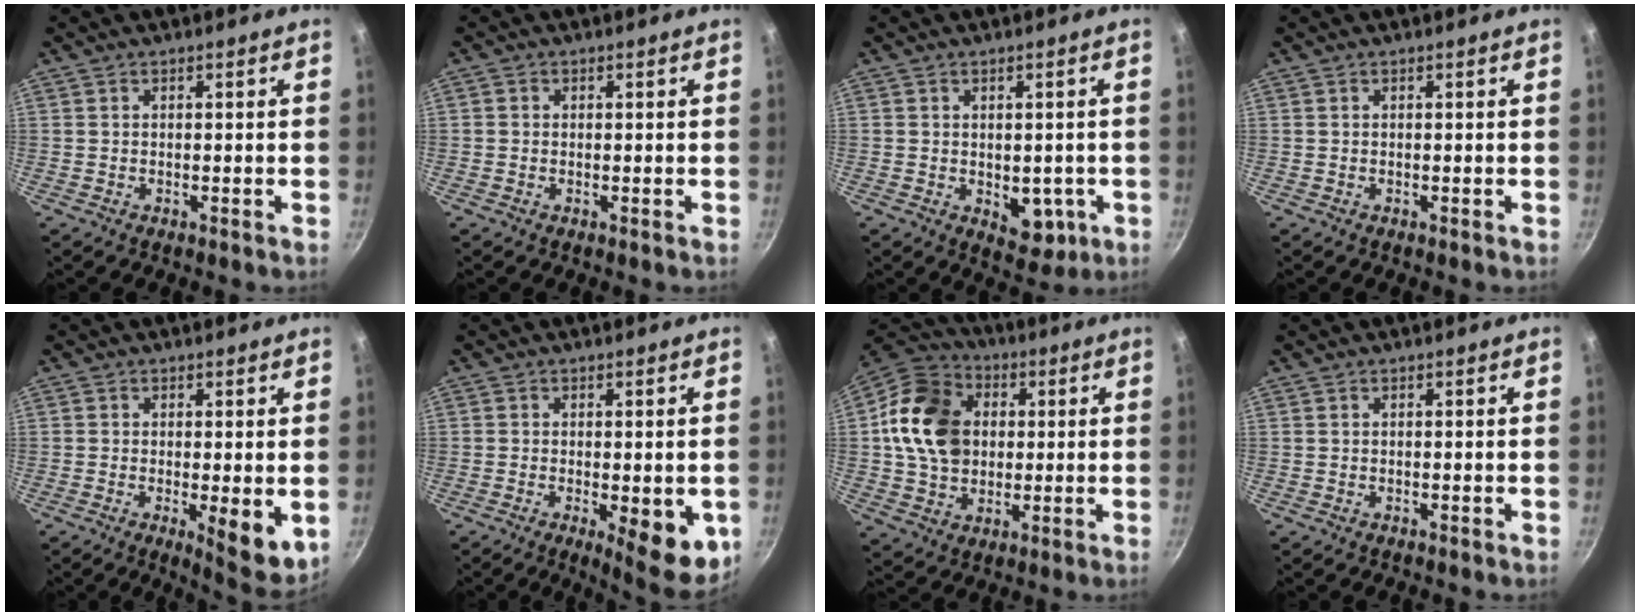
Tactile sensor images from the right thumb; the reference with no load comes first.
{"total": 0.7, "force": [0.0, 0.7, 0.2], "torque": [-0.002, 0.003, -0.003]}
{"total": 6.3, "force": [-1.3, 4.2, 4.5], "torque": [-0.029, -0.004, -0.009]}
{"total": 0.0}
{"total": 7.7, "force": [-1.1, 2.5, 7.2], "torque": [-0.088, -0.017, -0.009]}
{"total": 10.1, "force": [-2.4, 3.7, 9.1], "torque": [-0.098, -0.008, -0.022]}
{"total": 17.7, "force": [2.5, 13.9, 10.6], "torque": [-0.165, 0.014, 0.036]}
{"total": 0.0}